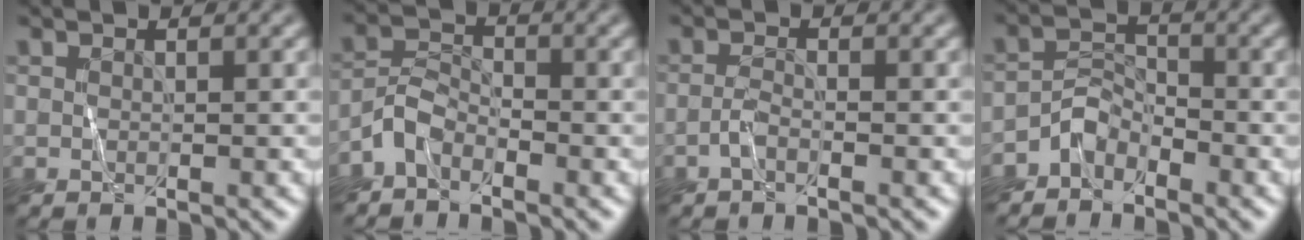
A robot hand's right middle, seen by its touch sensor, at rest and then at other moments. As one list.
[{"total": 2.6, "force": [-2.0, 1.2, 1.0], "torque": [-0.021, 0.011, -0.048]}, {"total": 1.1, "force": [-0.7, 0.3, 0.8], "torque": [-0.022, 0.003, -0.017]}, {"total": 2.5, "force": [-2.1, 1.2, 0.5], "torque": [-0.010, 0.014, -0.046]}]